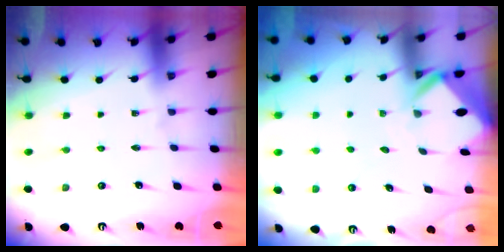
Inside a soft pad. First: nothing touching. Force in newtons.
{"total": 2.9, "press": 2.9, "slide": 0.2}